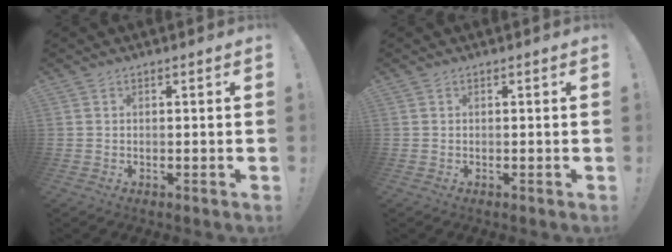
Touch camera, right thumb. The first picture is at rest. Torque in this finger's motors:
{"motor_torque": [0.03, -0.17, 0.42, -0.10, 0.00]}